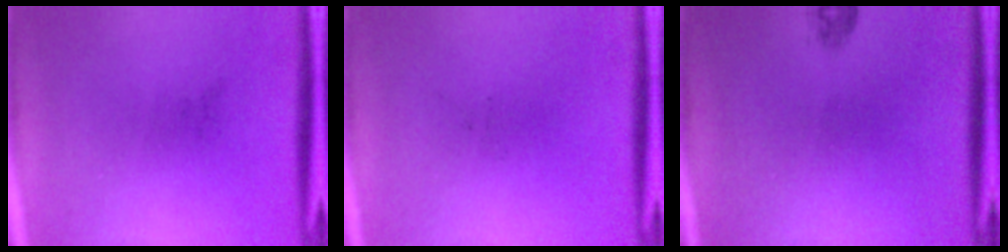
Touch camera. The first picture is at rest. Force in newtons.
{"total": 0.0}
{"total": 0.8}